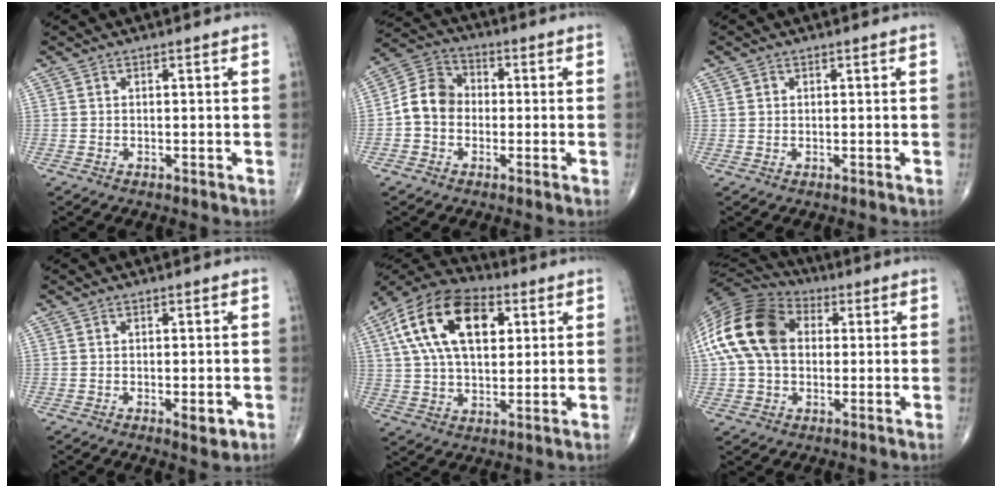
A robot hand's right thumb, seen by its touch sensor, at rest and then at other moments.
{"total": 8.3, "force": [-1.0, 6.9, 4.4], "torque": [-0.066, 0.032, -0.035]}
{"total": 0.9, "force": [0.4, 0.8, 0.2], "torque": [0.004, -0.001, 0.005]}
{"total": 2.9, "force": [-0.8, 1.0, 2.5], "torque": [-0.026, -0.006, -0.007]}
{"total": 19.5, "force": [6.2, 11.2, 14.7], "torque": [-0.249, 0.003, 0.102]}
{"total": 18.5, "force": [2.9, 13.1, 12.8], "torque": [-0.254, 0.028, 0.044]}